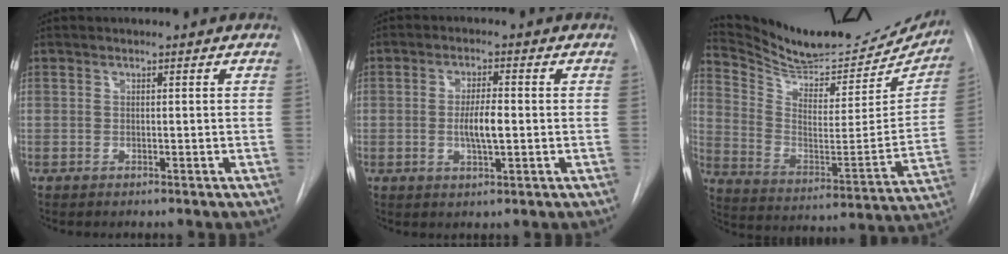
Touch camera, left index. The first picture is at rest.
{"total": 4.6, "force": [-1.3, 0.8, 4.3], "torque": [-0.083, -0.008, -0.019]}
{"total": 25.5, "force": [23.2, 6.4, 8.4], "torque": [-0.140, -0.063, 0.330]}